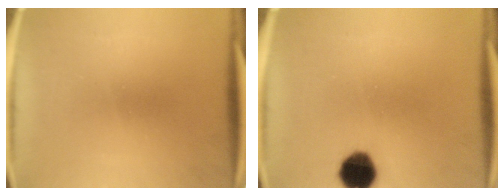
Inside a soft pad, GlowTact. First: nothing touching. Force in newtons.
{"total": 8.6}